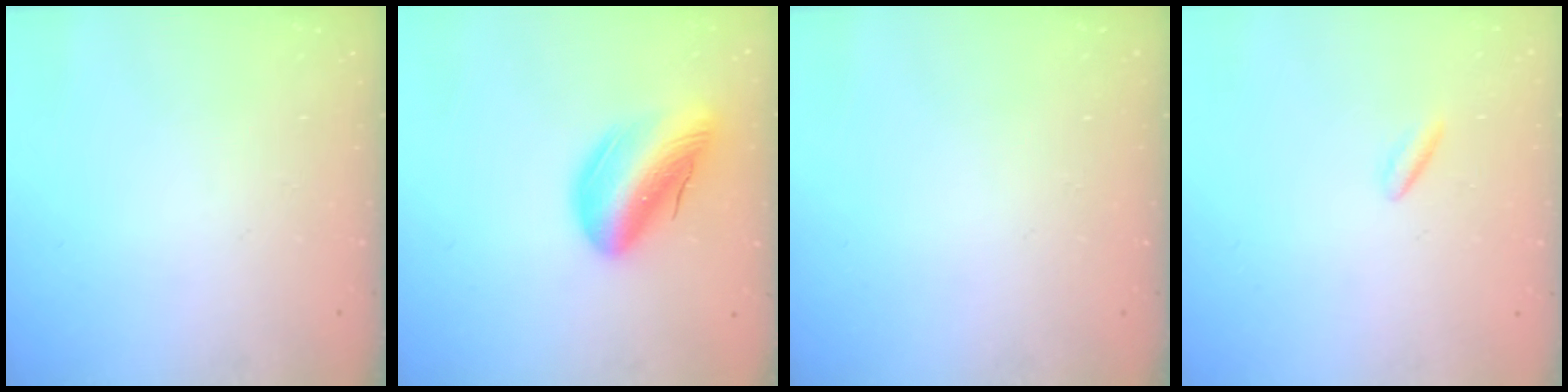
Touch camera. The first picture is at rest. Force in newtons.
{"total": 16.0, "press": 15.5, "slide": 4.1}
{"total": 0.0}
{"total": 0.8, "press": 0.5, "slide": 0.6}